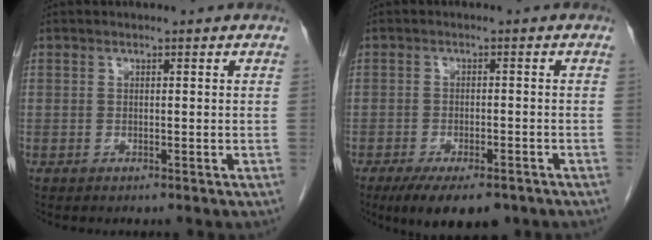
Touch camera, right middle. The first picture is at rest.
{"total": 9.3, "force": [-6.7, 3.1, 5.6], "torque": [-0.080, -0.010, -0.099]}